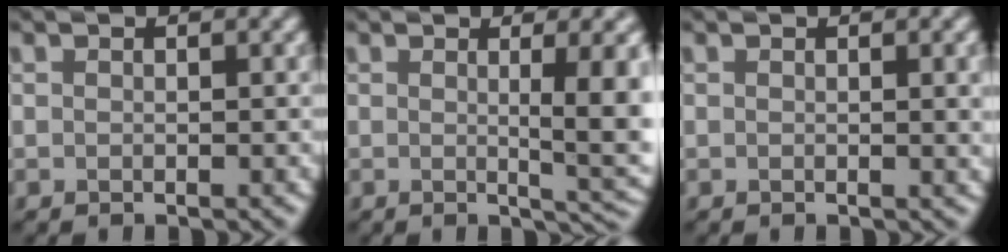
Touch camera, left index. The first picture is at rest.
{"total": 6.7, "force": [0.4, 1.8, 6.4], "torque": [-0.067, -0.006, 0.009]}
{"total": 2.2, "force": [0.3, 0.7, 2.1], "torque": [-0.019, 0.001, 0.000]}